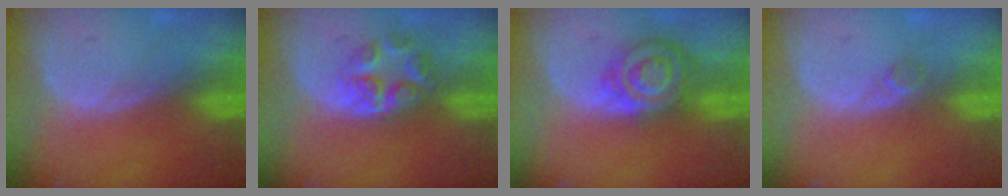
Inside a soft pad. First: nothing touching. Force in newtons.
{"total": 5.0, "press": 4.8, "slide": 1.3}
{"total": 7.0, "press": 7.0, "slide": 0.2}
{"total": 1.3, "press": 1.1, "slide": 0.7}